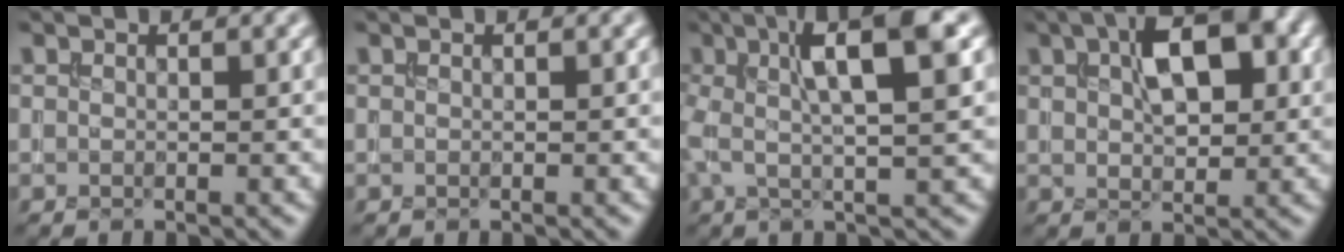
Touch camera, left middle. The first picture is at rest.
{"total": 0.0}
{"total": 7.5, "force": [1.7, 1.5, 7.1], "torque": [-0.123, 0.010, 0.026]}
{"total": 6.8, "force": [2.1, 3.5, 5.5], "torque": [-0.087, 0.011, 0.033]}